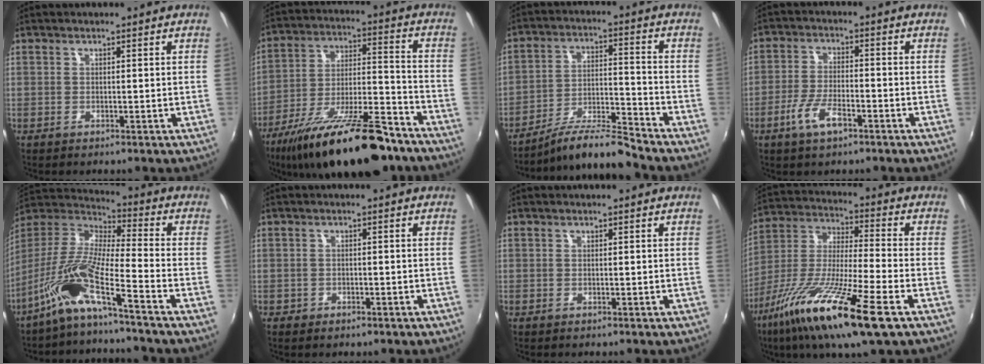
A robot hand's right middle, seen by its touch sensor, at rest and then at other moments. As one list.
[{"total": 24.0, "force": [-17.4, 6.6, 15.3], "torque": [-0.274, -0.033, -0.272]}, {"total": 9.7, "force": [-9.2, -1.1, 2.8], "torque": [-0.065, 0.011, -0.172]}, {"total": 6.7, "force": [-3.8, 2.2, 5.1], "torque": [-0.111, -0.005, -0.071]}, {"total": 12.3, "force": [-8.3, 0.1, 9.1], "torque": [-0.171, -0.002, -0.172]}, {"total": 2.1, "force": [-1.3, 1.4, 0.8], "torque": [-0.019, -0.006, -0.022]}, {"total": 0.0}, {"total": 20.3, "force": [-10.8, 2.6, 17.0], "torque": [-0.338, -0.046, -0.208]}]